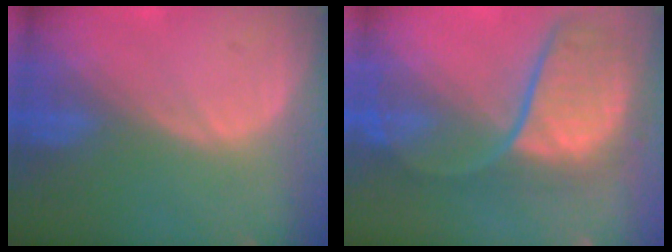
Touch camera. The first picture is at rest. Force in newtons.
{"total": 10.7, "press": 9.7, "slide": 4.4}